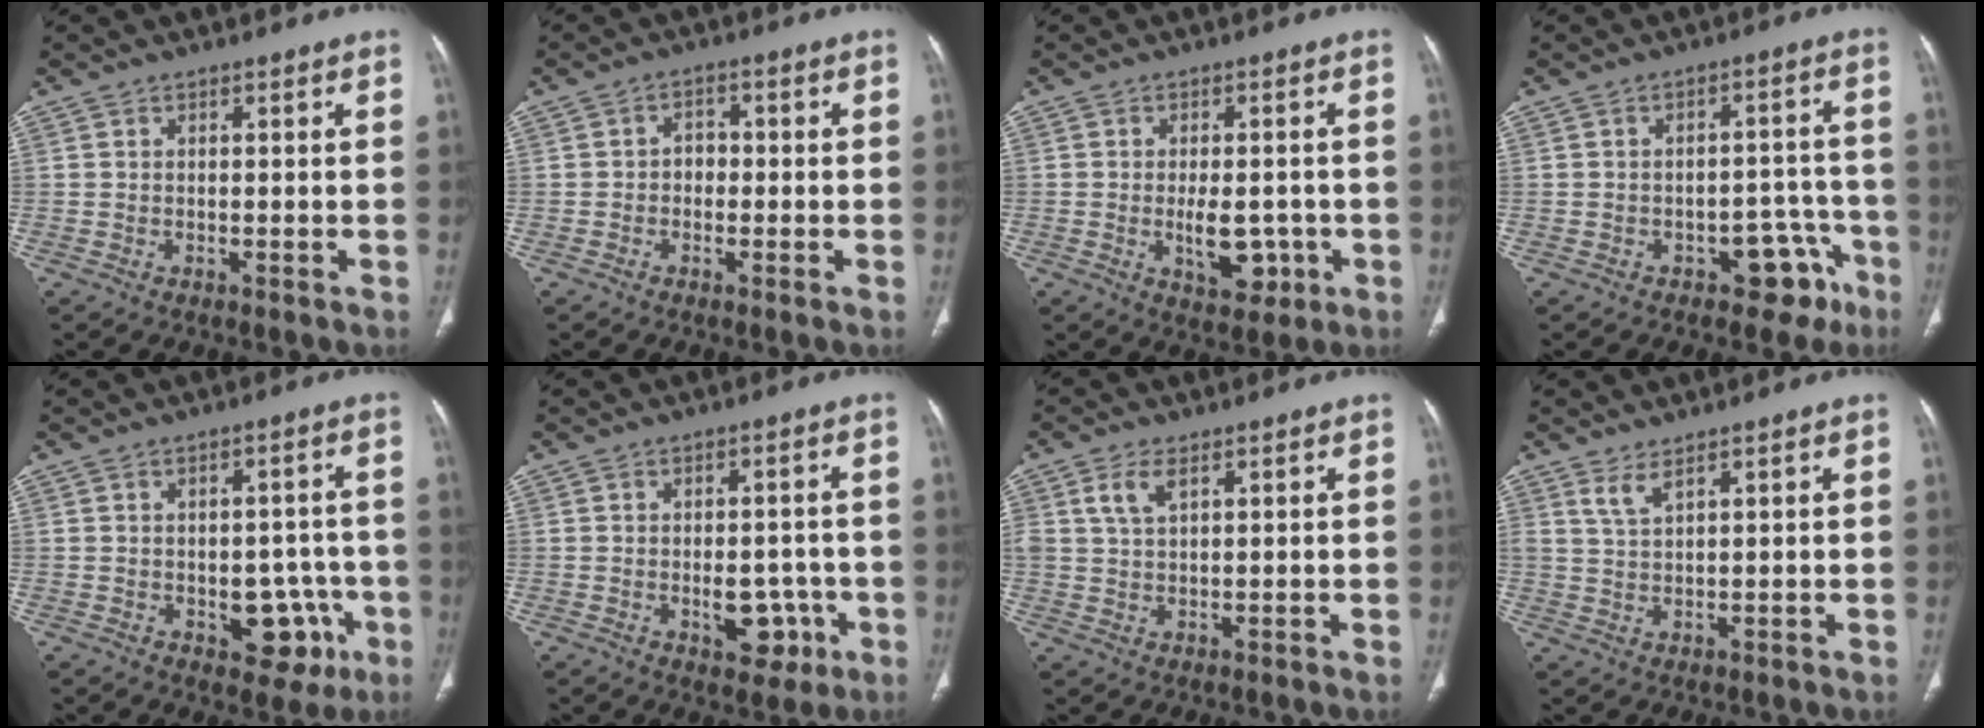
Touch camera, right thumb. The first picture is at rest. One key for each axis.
{"total": 2.6, "fx": -0.5, "fy": 2.2, "fz": 1.4, "tx": -0.003, "ty": 0.013, "tz": -0.017}
{"total": 7.4, "fx": -1.7, "fy": 4.0, "fz": 5.9, "tx": -0.071, "ty": 0.001, "tz": -0.014}
{"total": 8.5, "fx": -4.8, "fy": 5.1, "fz": 4.8, "tx": -0.018, "ty": 0.047, "tz": -0.055}
{"total": 8.8, "fx": -3.0, "fy": 5.8, "fz": 5.9, "tx": -0.033, "ty": 0.024, "tz": -0.027}
{"total": 6.8, "fx": -2.1, "fy": 4.4, "fz": 4.7, "tx": -0.036, "ty": 0.015, "tz": -0.017}
{"total": 4.1, "fx": 2.0, "fy": 2.1, "fz": 3.0, "tx": -0.058, "ty": -0.003, "tz": 0.043}
{"total": 2.8, "fx": 2.1, "fy": 0.7, "fz": 1.8, "tx": -0.042, "ty": -0.013, "tz": 0.049}